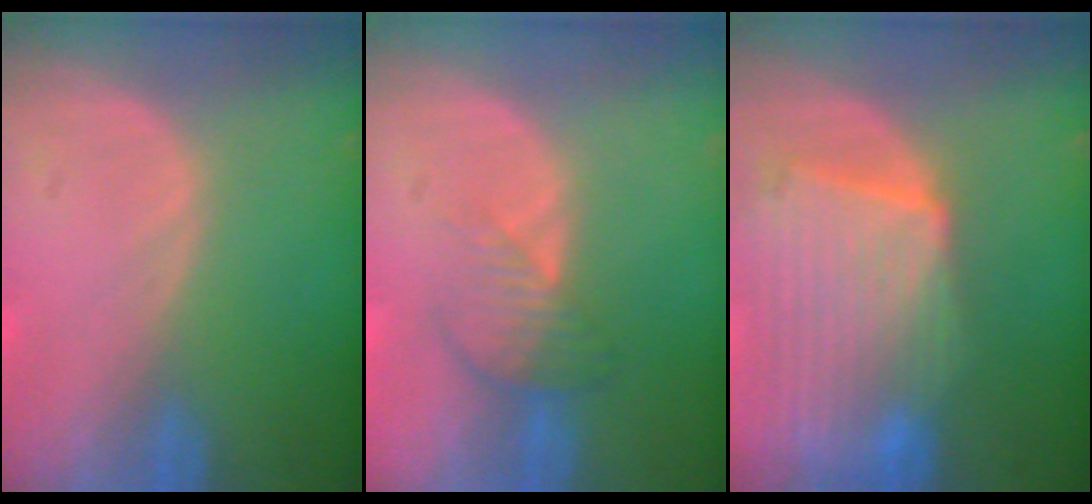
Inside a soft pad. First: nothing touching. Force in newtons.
{"total": 4.1, "press": 3.5, "slide": 2.0}
{"total": 10.5, "press": 9.2, "slide": 5.1}